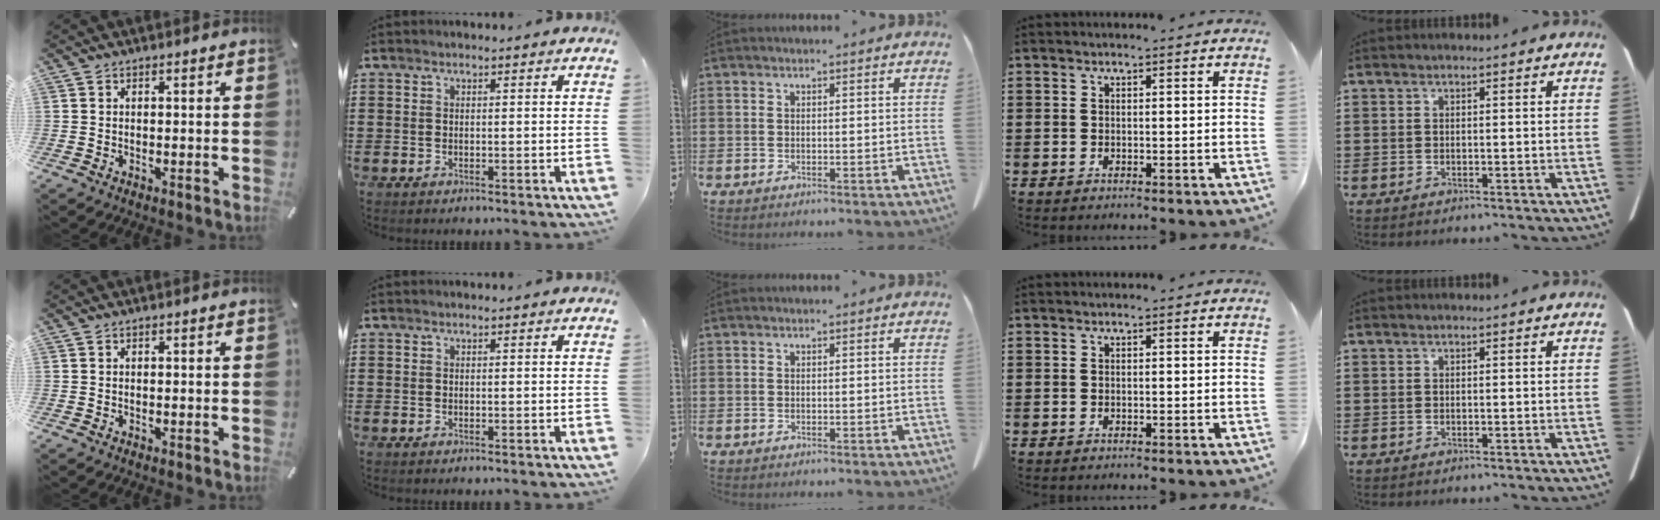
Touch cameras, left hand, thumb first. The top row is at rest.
{}